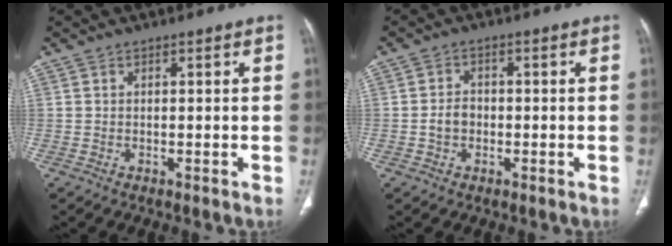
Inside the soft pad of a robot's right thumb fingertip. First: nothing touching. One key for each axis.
{"total": 3.2, "fx": -0.8, "fy": 2.6, "fz": 1.8, "tx": -0.023, "ty": 0.013, "tz": -0.016}